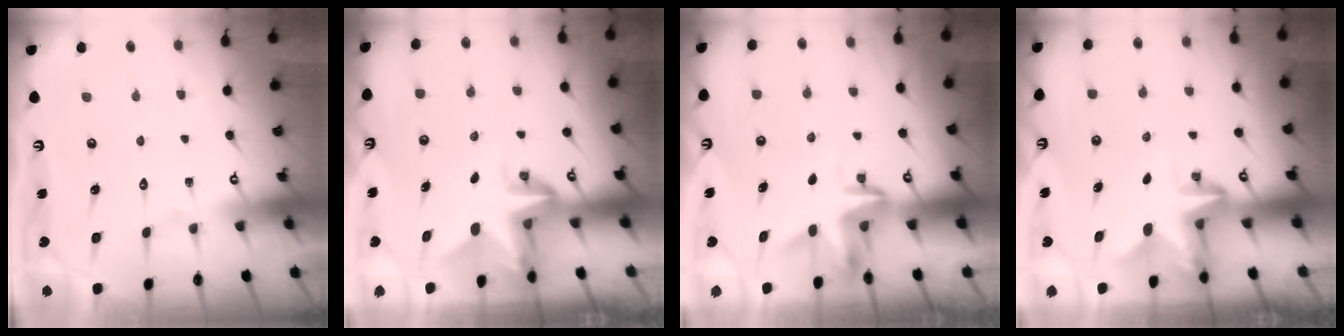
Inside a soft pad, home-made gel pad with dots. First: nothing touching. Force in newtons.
{"total": 4.3, "press": 4.3, "slide": 0.2}
{"total": 3.6, "press": 3.6, "slide": 0.2}
{"total": 2.5, "press": 2.5, "slide": 0.5}